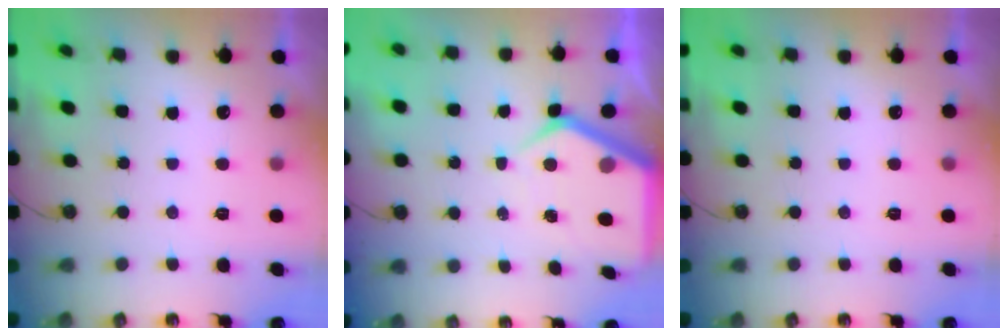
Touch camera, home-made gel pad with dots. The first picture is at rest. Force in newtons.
{"total": 6.9, "press": 6.9, "slide": 0.8}
{"total": 0.0}